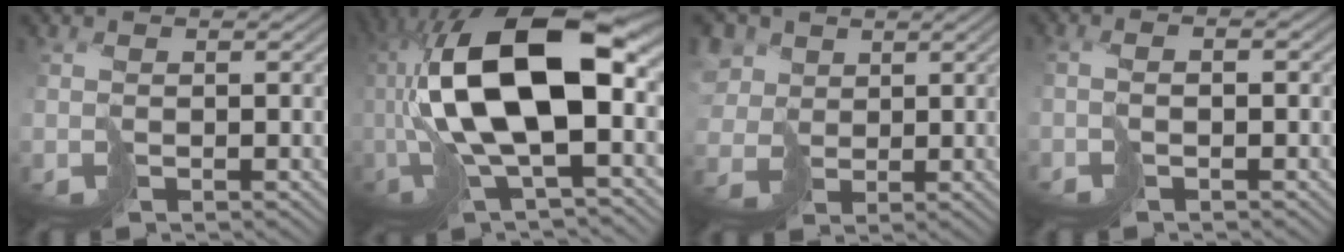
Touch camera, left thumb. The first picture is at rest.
{"total": 16.0, "force": [-0.3, 6.2, 14.8], "torque": [-0.310, 0.009, -0.009]}
{"total": 7.2, "force": [1.8, 5.9, 3.7], "torque": [-0.128, 0.010, 0.030]}
{"total": 2.3, "force": [-0.9, 0.8, 2.0], "torque": [-0.043, 0.003, -0.022]}